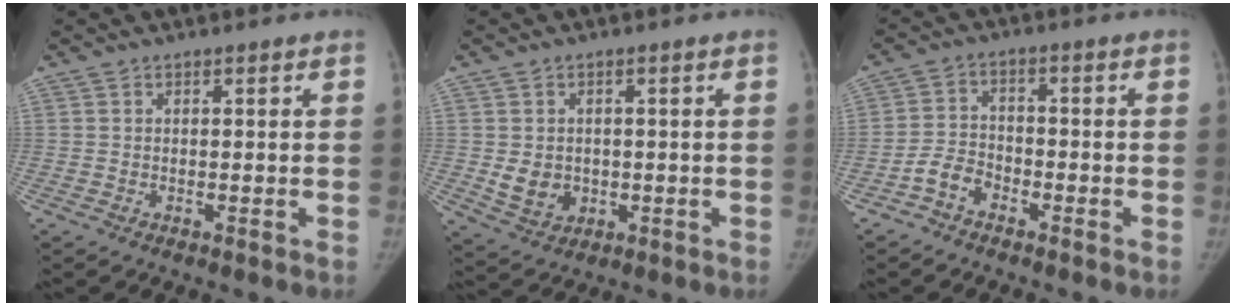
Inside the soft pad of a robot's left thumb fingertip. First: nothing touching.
{"total": 5.6, "force": [-0.3, 4.8, 2.9], "torque": [-0.030, -0.003, 0.010]}
{"total": 4.7, "force": [-3.0, 3.1, 1.9], "torque": [-0.028, 0.023, -0.062]}